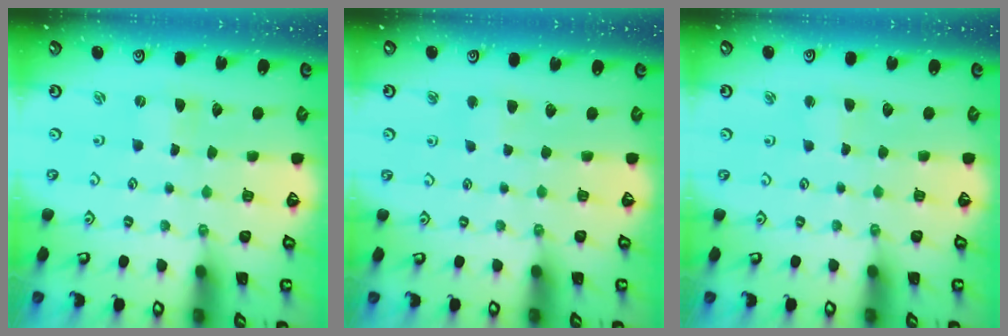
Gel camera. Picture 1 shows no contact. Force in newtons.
{"total": 2.0, "press": 2.0, "slide": 0.4}
{"total": 1.8, "press": 1.7, "slide": 0.3}